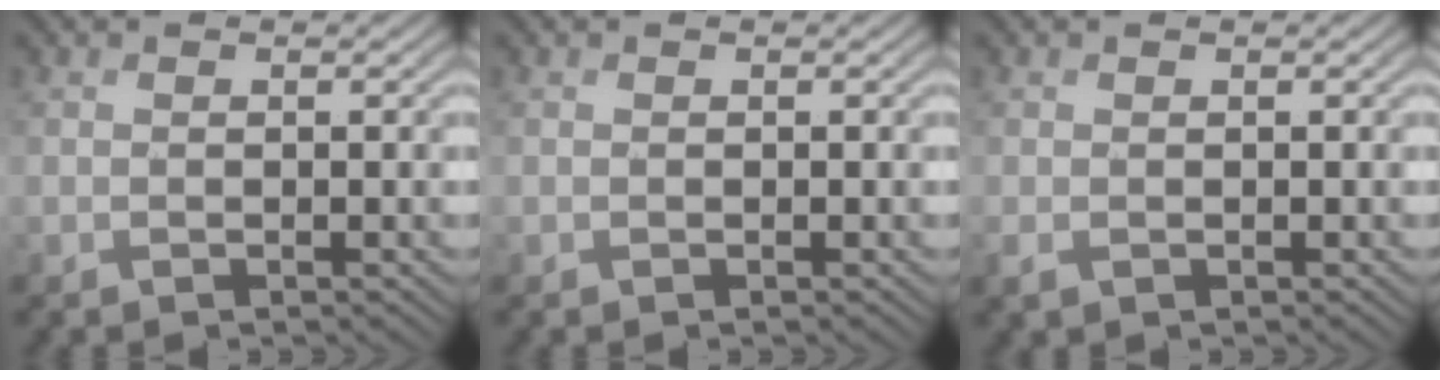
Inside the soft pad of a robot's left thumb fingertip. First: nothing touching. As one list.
[{"total": 0.0}, {"total": 1.2, "force": [-0.4, 0.9, 0.7], "torque": [-0.027, -0.006, -0.006]}]